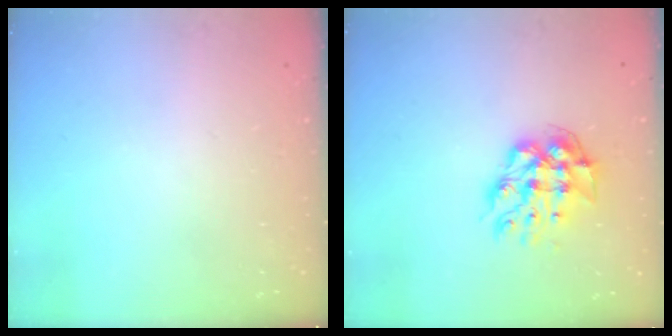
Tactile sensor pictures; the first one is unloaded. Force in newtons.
{"total": 13.5, "press": 13.5, "slide": 1.4}